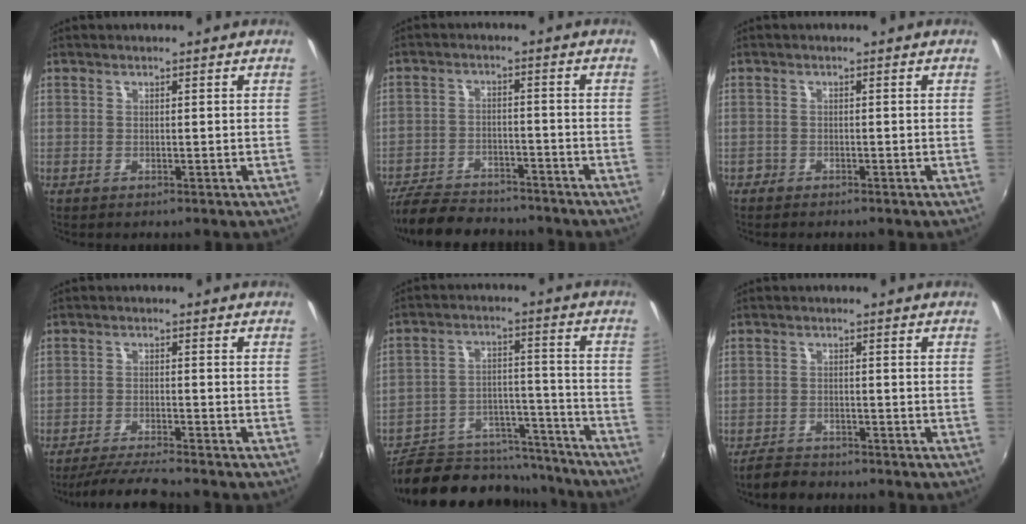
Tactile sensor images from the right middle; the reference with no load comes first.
{"total": 13.9, "force": [-12.0, 4.7, 5.3], "torque": [-0.134, -0.010, -0.185]}
{"total": 1.4, "force": [-1.3, 0.6, 0.2], "torque": [-0.011, -0.004, -0.024]}
{"total": 7.6, "force": [-7.0, -0.2, 3.0], "torque": [-0.079, -0.011, -0.121]}
{"total": 21.5, "force": [-18.5, 8.2, 7.2], "torque": [-0.138, 0.033, -0.248]}
{"total": 4.2, "force": [-3.8, 1.5, 1.0], "torque": [-0.040, -0.001, -0.068]}